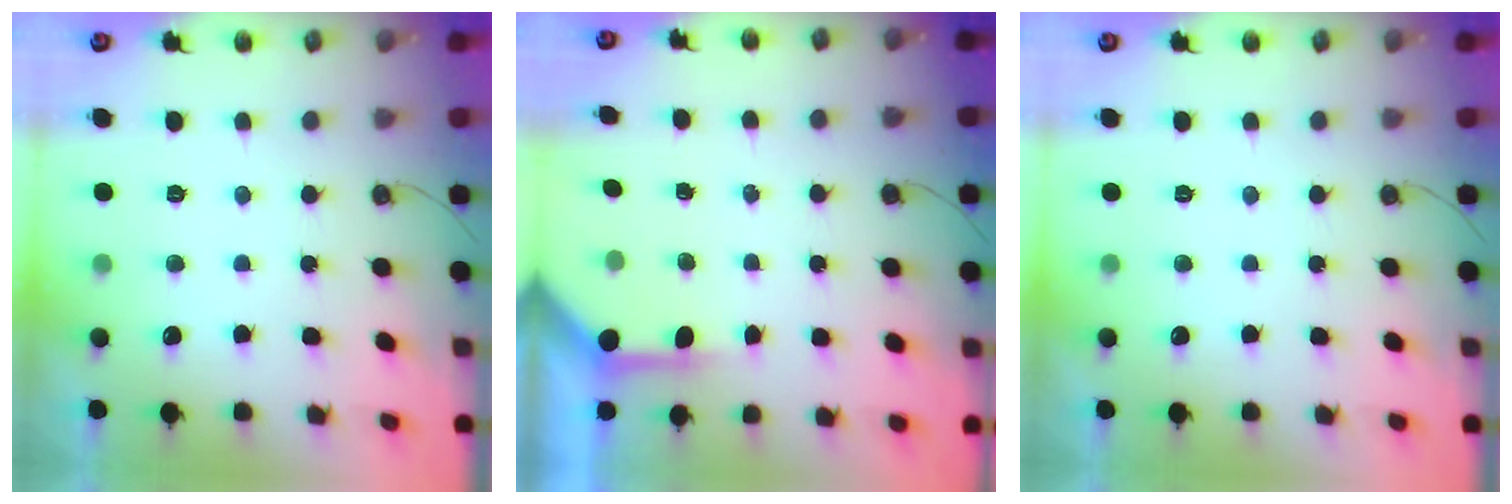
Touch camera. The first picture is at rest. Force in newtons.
{"total": 3.9, "press": 3.9, "slide": 0.5}
{"total": 0.0}